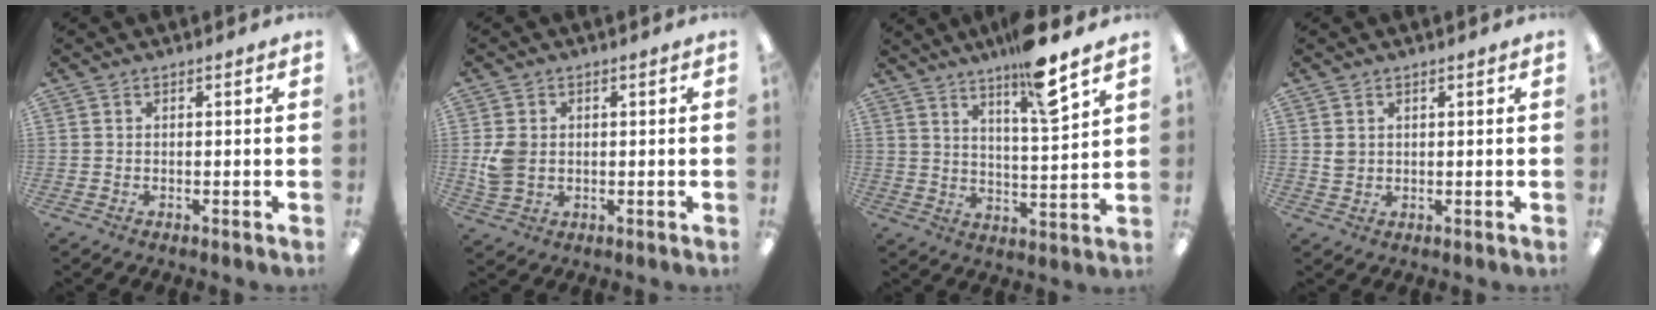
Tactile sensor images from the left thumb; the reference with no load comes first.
{"total": 5.4, "force": [0.2, 4.3, 3.3], "torque": [-0.059, 0.005, 0.006]}
{"total": 11.5, "force": [8.7, 1.2, 7.4], "torque": [-0.111, -0.055, 0.140]}
{"total": 1.8, "force": [0.9, 1.4, 0.7], "torque": [-0.015, 0.002, 0.016]}